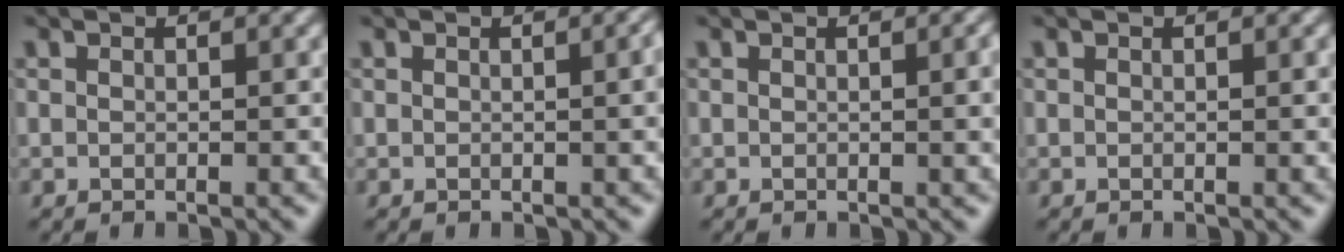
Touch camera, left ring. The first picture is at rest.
{"total": 1.8, "force": [0.1, 0.5, 1.7], "torque": [-0.016, 0.004, -0.001]}
{"total": 1.8, "force": [0.1, 0.5, 1.7], "torque": [-0.018, 0.001, 0.000]}
{"total": 0.0}